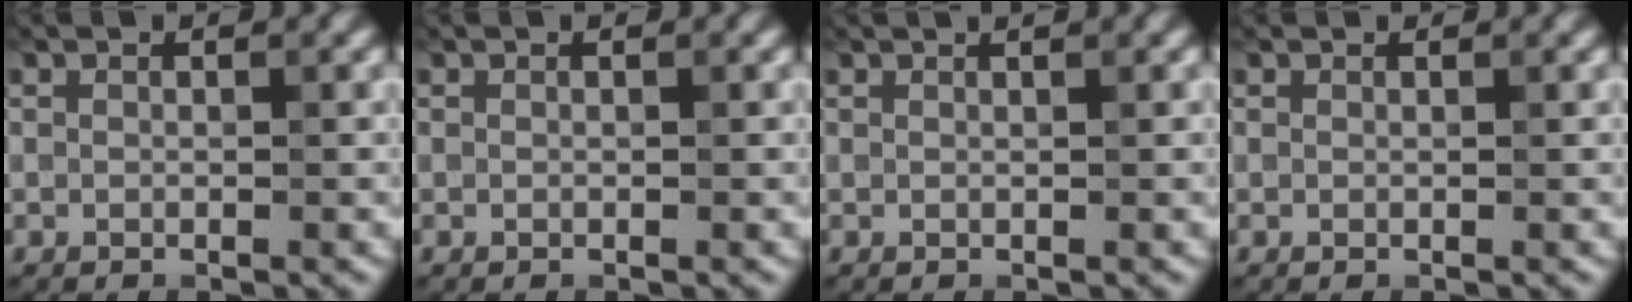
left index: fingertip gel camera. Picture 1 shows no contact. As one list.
[{"total": 0.0}, {"total": 1.0, "force": [0.8, 0.2, 0.5], "torque": [-0.008, -0.003, 0.004]}, {"total": 0.7, "force": [0.7, 0.1, 0.1], "torque": [-0.006, -0.003, 0.009]}]